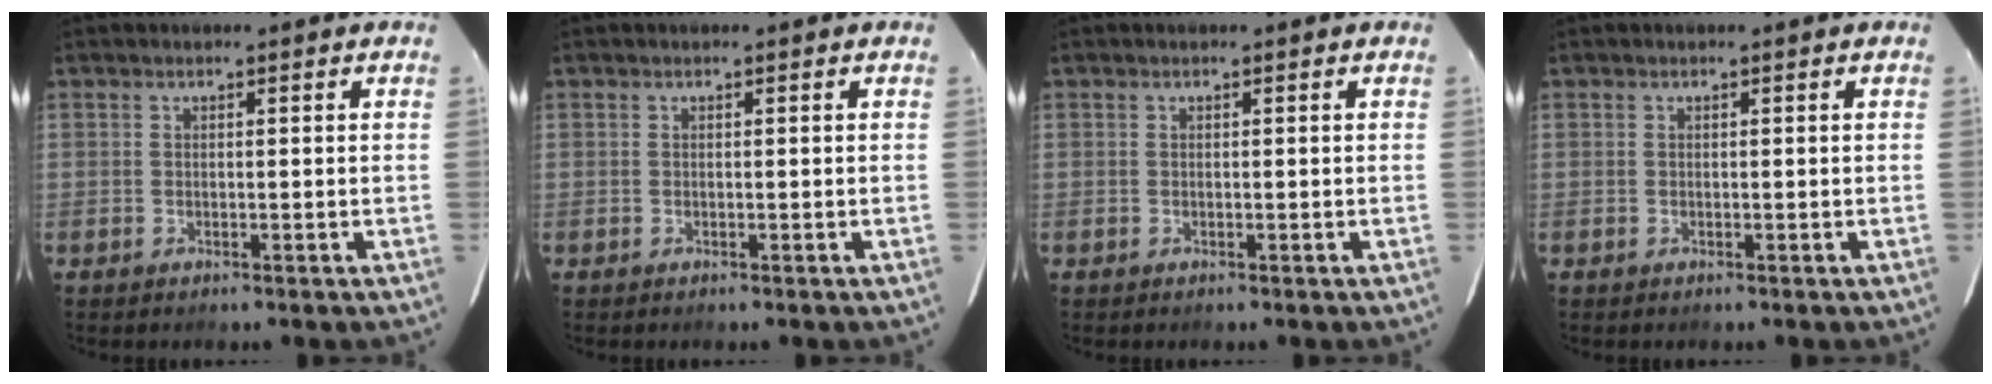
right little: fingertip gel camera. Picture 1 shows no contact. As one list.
[{"total": 0.0}, {"total": 0.0}, {"total": 0.0}]